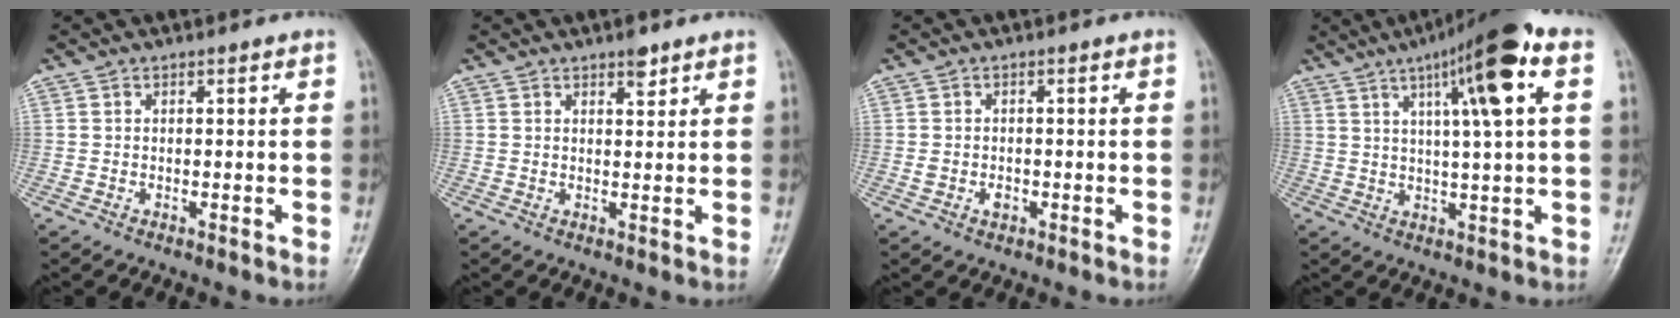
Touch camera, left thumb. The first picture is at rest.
{"total": 2.5, "force": [1.8, 0.9, 1.5], "torque": [-0.016, -0.011, 0.028]}
{"total": 2.2, "force": [-0.6, 1.7, 1.3], "torque": [-0.016, 0.004, -0.007]}
{"total": 14.5, "force": [5.7, 1.9, 13.2], "torque": [-0.209, 0.006, 0.086]}